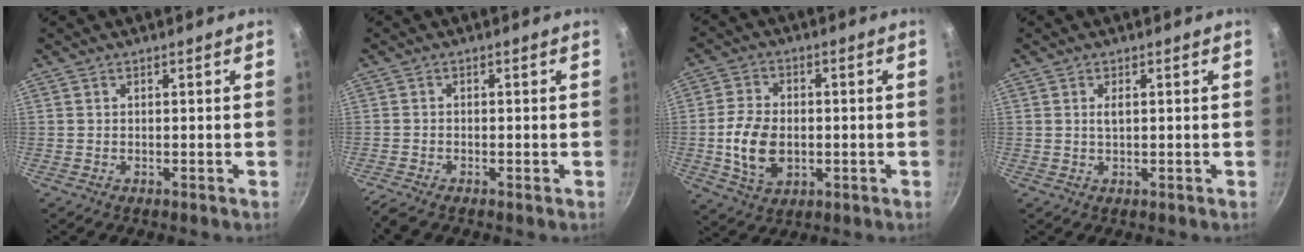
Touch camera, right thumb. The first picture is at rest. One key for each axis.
{"total": 2.3, "fx": -1.7, "fy": 0.3, "fz": 1.5, "tx": -0.051, "ty": 0.003, "tz": -0.042}
{"total": 10.4, "fx": -1.3, "fy": 7.0, "fz": 7.5, "tx": -0.136, "ty": 0.007, "tz": -0.020}
{"total": 1.6, "fx": 0.4, "fy": 0.6, "fz": 1.4, "tx": -0.026, "ty": 0.000, "tz": 0.009}